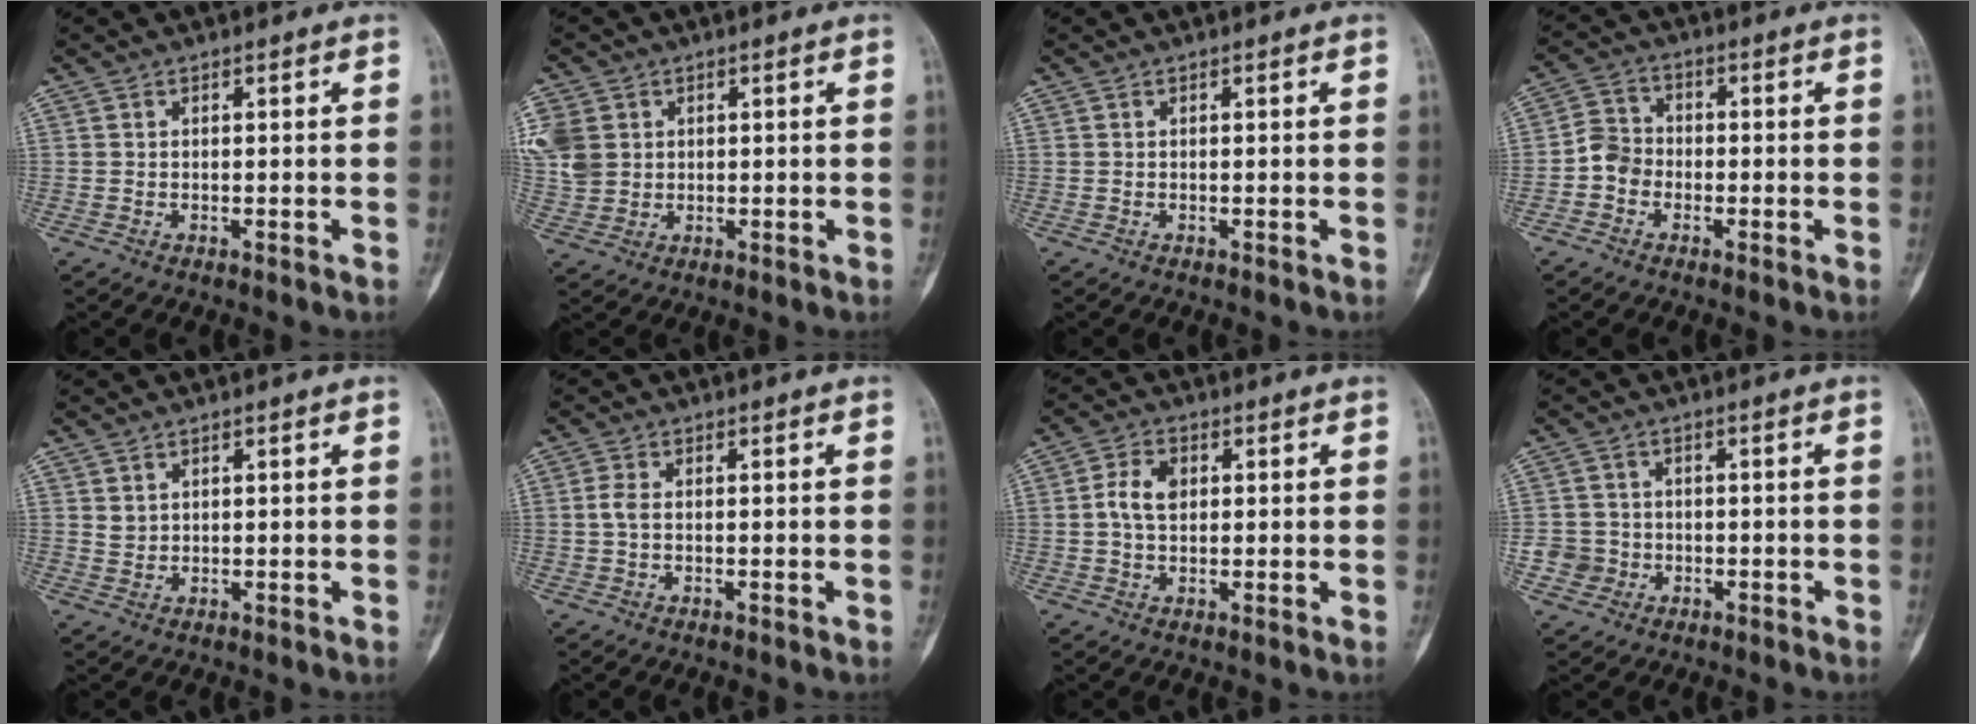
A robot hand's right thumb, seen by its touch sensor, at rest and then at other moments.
{"total": 13.3, "force": [3.3, 11.2, 6.3], "torque": [-0.177, 0.018, 0.076]}
{"total": 0.0}
{"total": 4.6, "force": [-1.6, 4.0, 1.8], "torque": [-0.014, 0.016, -0.043]}
{"total": 1.4, "force": [0.8, 1.1, 0.4], "torque": [0.001, -0.005, 0.018]}
{"total": 2.0, "force": [0.0, 1.0, 1.7], "torque": [-0.042, 0.002, -0.004]}
{"total": 5.1, "force": [0.6, 3.5, 3.7], "torque": [-0.073, 0.011, 0.009]}
{"total": 4.0, "force": [-1.2, 3.8, 0.1], "torque": [0.024, 0.013, -0.027]}